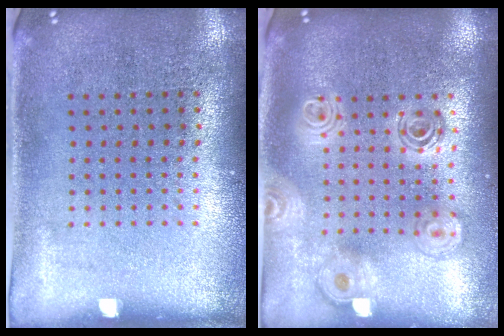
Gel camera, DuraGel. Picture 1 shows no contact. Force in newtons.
{"total": 2.0, "press": 1.7, "slide": 1.1}